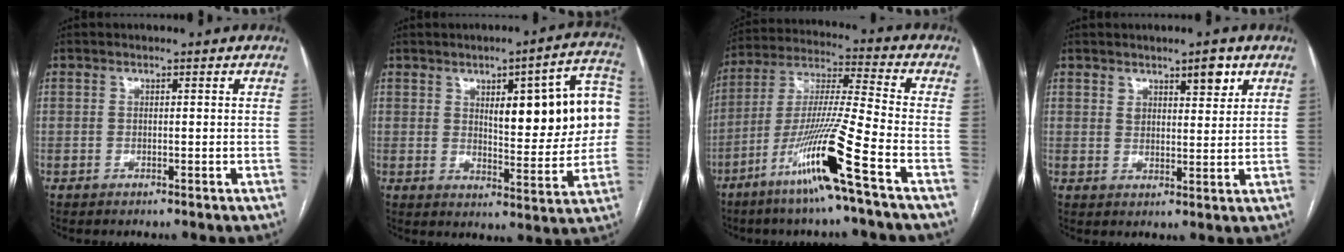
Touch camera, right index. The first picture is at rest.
{"total": 16.0, "force": [3.1, 4.6, 15.0], "torque": [-0.185, 0.030, 0.045]}
{"total": 15.4, "force": [-8.0, -1.7, 13.1], "torque": [-0.262, -0.026, -0.153]}
{"total": 4.6, "force": [2.9, 1.8, 3.1], "torque": [-0.048, 0.000, 0.046]}